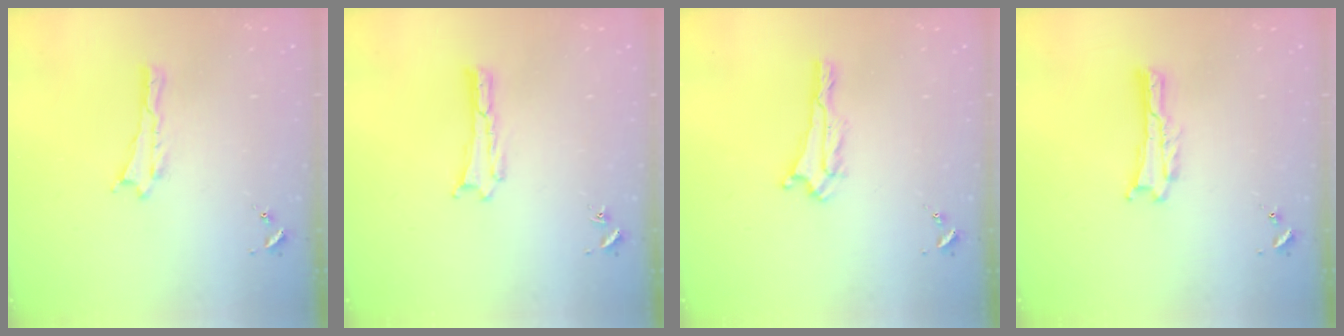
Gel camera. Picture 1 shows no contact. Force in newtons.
{"total": 0.0}
{"total": 0.6, "press": 0.6, "slide": 0.1}
{"total": 0.0}